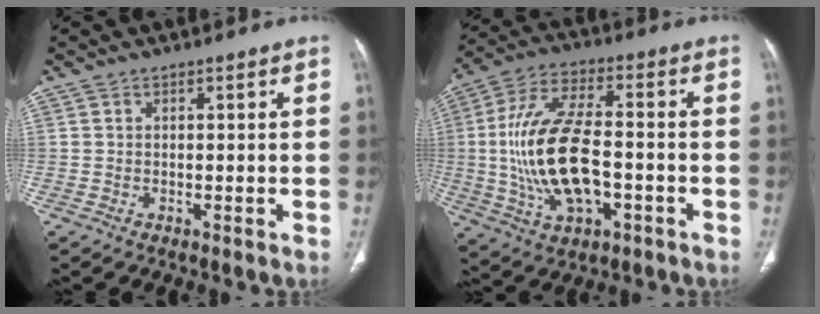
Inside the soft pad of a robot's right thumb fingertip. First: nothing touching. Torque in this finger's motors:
{"motor_torque": [0.09, 0.82, 1.88, 0.06, 0.49]}